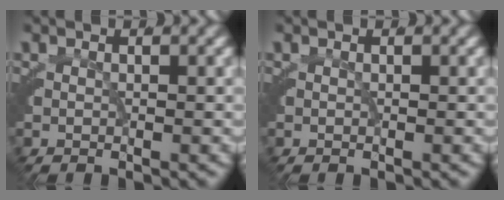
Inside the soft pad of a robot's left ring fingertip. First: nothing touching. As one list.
[{"total": 0.0}]